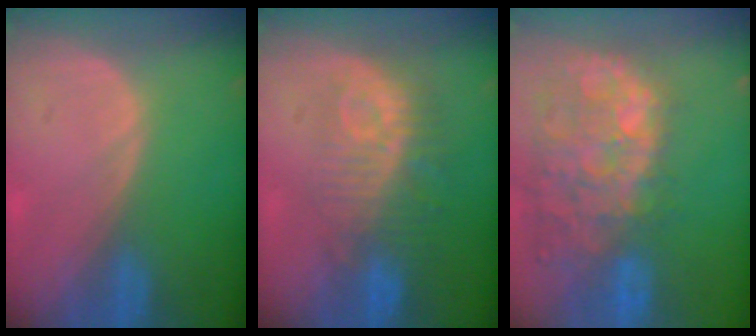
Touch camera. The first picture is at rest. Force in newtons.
{"total": 9.7, "press": 8.8, "slide": 4.0}
{"total": 14.4, "press": 11.7, "slide": 8.4}